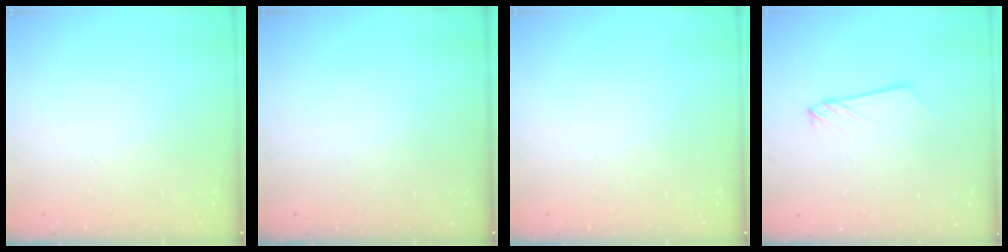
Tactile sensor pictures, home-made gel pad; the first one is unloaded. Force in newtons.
{"total": 0.0}
{"total": 0.0}
{"total": 2.2, "press": 2.2, "slide": 0.1}